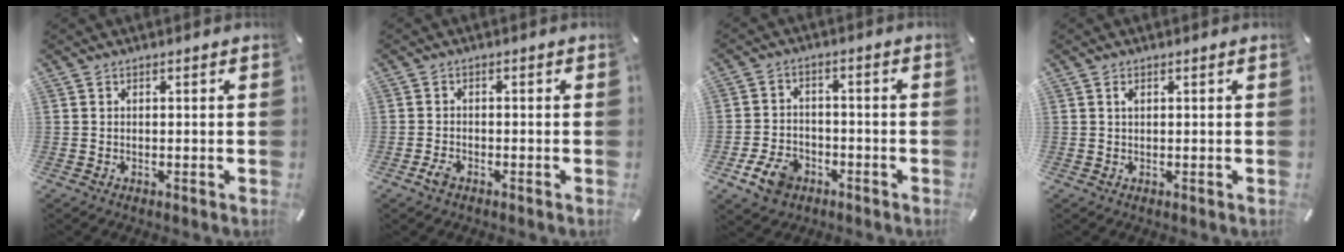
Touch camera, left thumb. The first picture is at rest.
{"total": 2.3, "force": [-1.5, 1.3, 1.2], "torque": [-0.036, 0.002, -0.032]}
{"total": 7.8, "force": [-4.0, 5.6, 3.6], "torque": [-0.070, 0.020, -0.073]}
{"total": 0.9, "force": [0.3, 0.4, 0.7], "torque": [-0.015, 0.002, 0.005]}